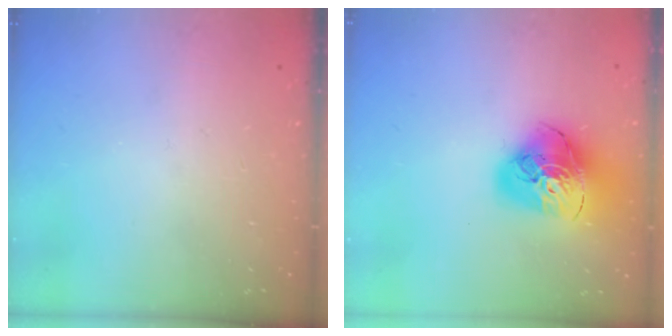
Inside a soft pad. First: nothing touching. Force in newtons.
{"total": 19.9, "press": 19.8, "slide": 2.2}